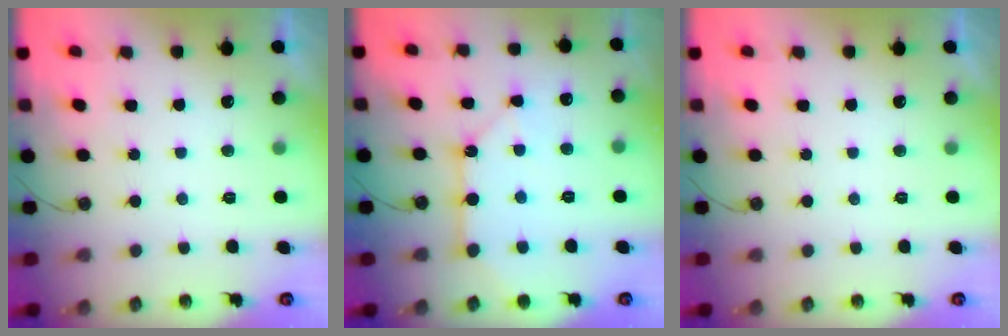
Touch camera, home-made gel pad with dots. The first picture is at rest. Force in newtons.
{"total": 11.1, "press": 11.1, "slide": 1.1}
{"total": 0.0}